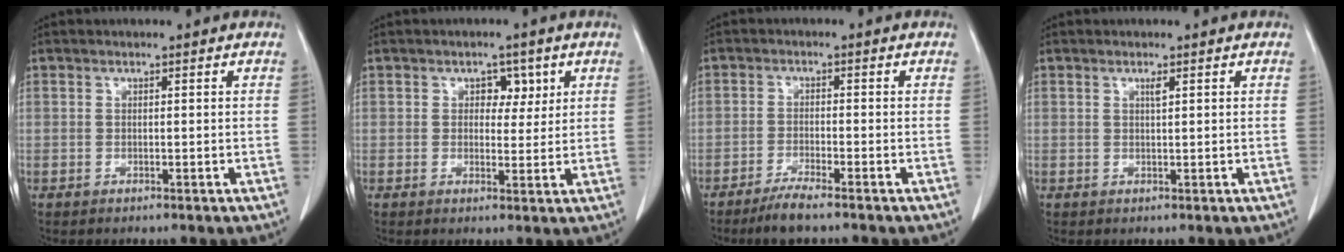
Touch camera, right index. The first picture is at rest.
{"total": 3.2, "force": [1.3, 2.2, 2.0], "torque": [-0.018, 0.007, 0.017]}
{"total": 4.0, "force": [-3.1, 0.1, 2.4], "torque": [-0.051, -0.008, -0.062]}
{"total": 0.8, "force": [0.4, 0.0, 0.7], "torque": [-0.016, -0.001, 0.009]}